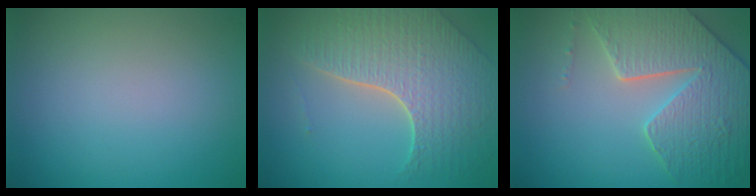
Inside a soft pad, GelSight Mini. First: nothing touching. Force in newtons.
{"total": 7.9, "press": 5.5, "slide": 5.6}
{"total": 6.8, "press": 5.8, "slide": 3.6}